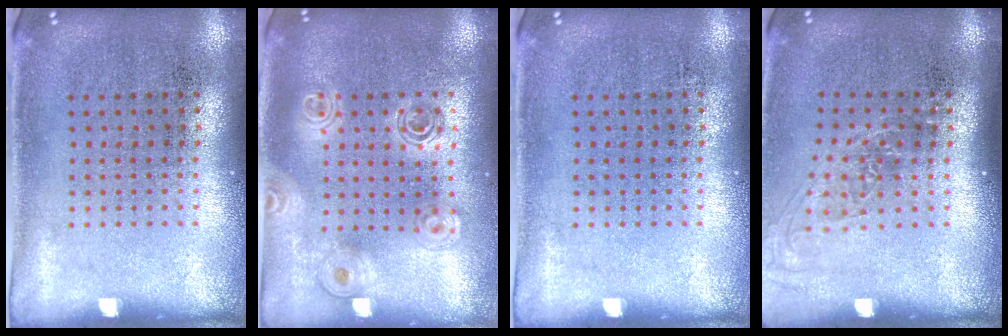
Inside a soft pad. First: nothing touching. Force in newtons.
{"total": 1.5, "press": 1.4, "slide": 0.7}
{"total": 0.0}
{"total": 1.3, "press": 1.1, "slide": 0.8}